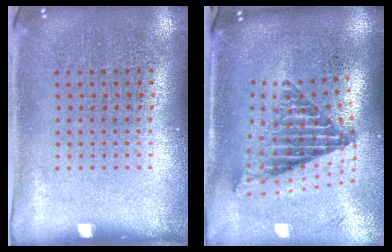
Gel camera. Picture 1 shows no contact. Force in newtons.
{"total": 2.5, "press": 1.6, "slide": 1.9}